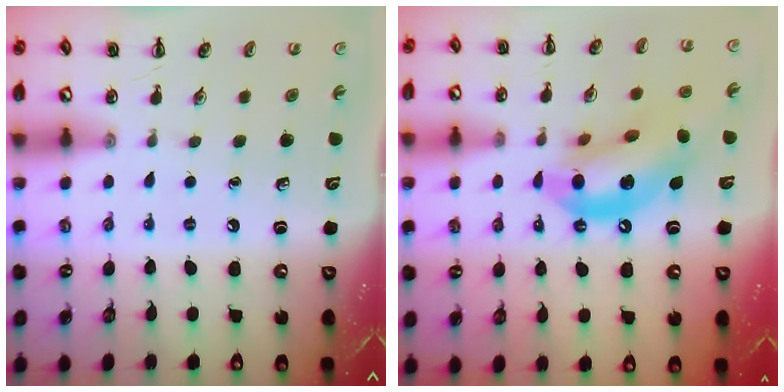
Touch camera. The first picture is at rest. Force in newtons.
{"total": 15.2, "press": 14.7, "slide": 4.0}